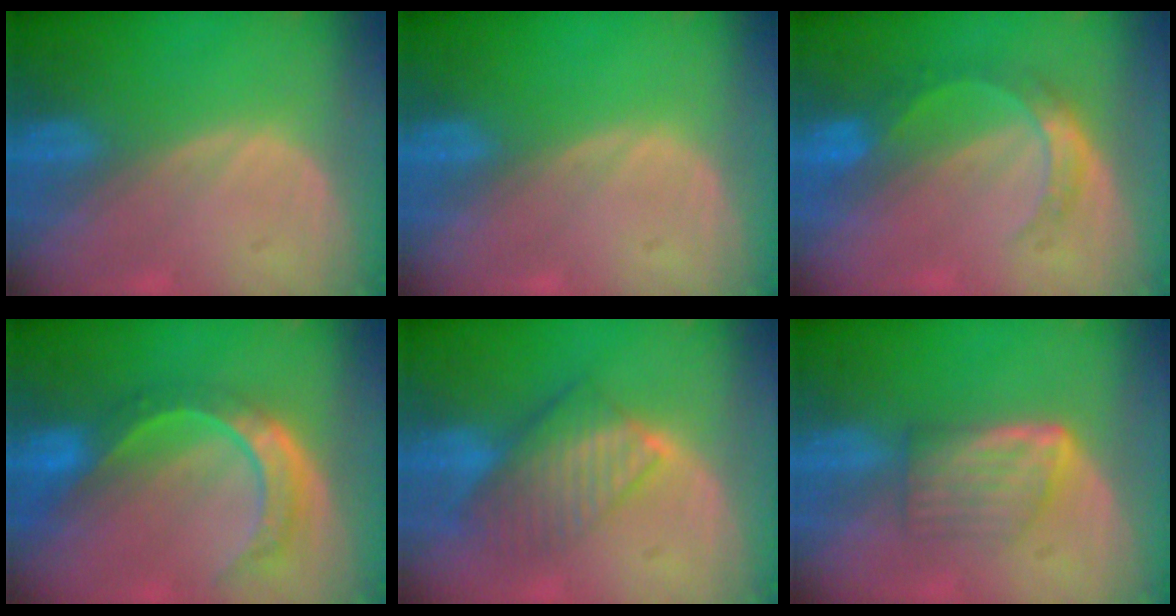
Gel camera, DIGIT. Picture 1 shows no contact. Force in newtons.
{"total": 0.0}
{"total": 5.3, "press": 4.8, "slide": 2.2}
{"total": 8.8, "press": 7.3, "slide": 4.9}
{"total": 8.3, "press": 7.1, "slide": 4.3}
{"total": 5.8, "press": 5.3, "slide": 2.4}